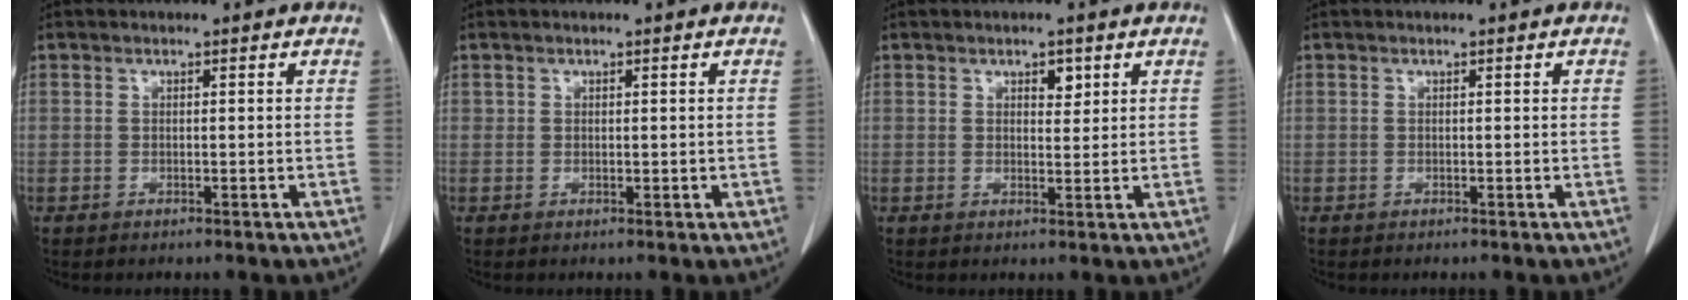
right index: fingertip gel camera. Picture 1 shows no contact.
{"total": 0.8, "force": [0.3, 0.7, 0.3], "torque": [-0.001, 0.003, 0.007]}
{"total": 2.2, "force": [1.2, 1.1, 1.5], "torque": [-0.019, -0.003, 0.018]}
{"total": 0.0}